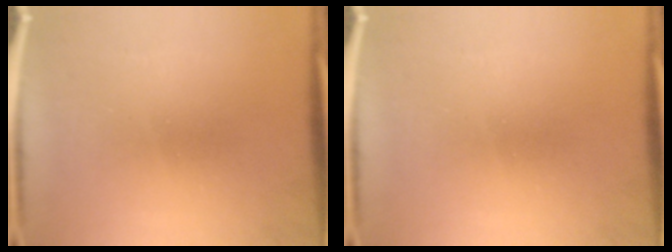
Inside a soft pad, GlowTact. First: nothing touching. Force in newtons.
{"total": 0.0}